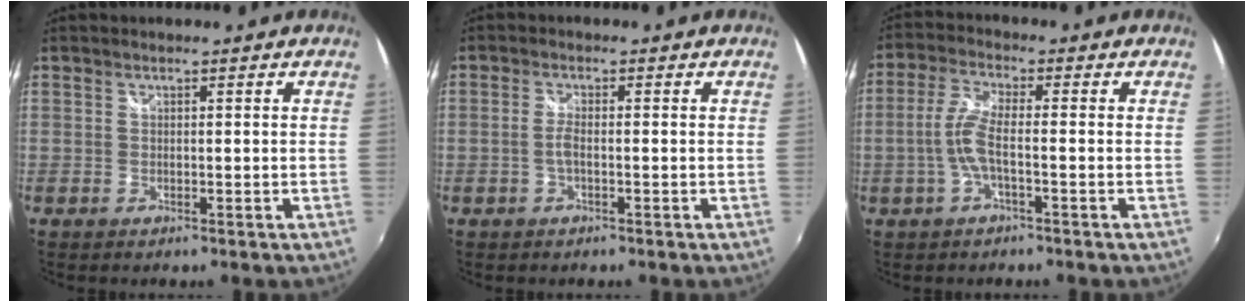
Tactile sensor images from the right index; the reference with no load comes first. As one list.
[{"total": 1.8, "force": [-0.6, 0.2, 1.7], "torque": [-0.037, 0.000, -0.014]}, {"total": 5.9, "force": [-1.5, 0.9, 5.6], "torque": [-0.126, 0.004, -0.030]}]